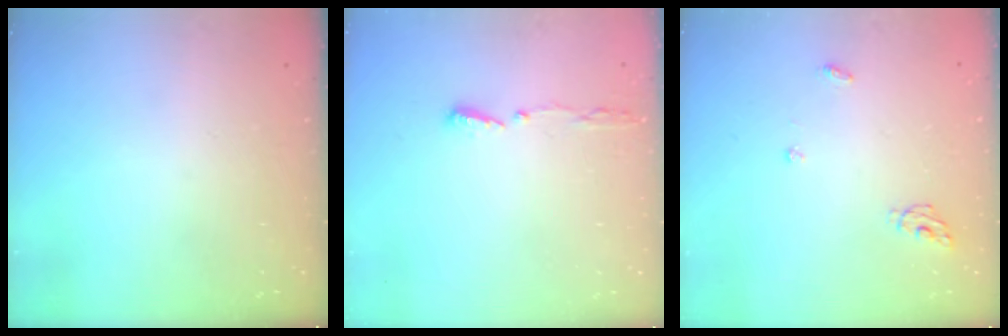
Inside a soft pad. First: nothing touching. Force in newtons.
{"total": 4.9, "press": 4.8, "slide": 1.2}
{"total": 4.9, "press": 4.9, "slide": 0.4}